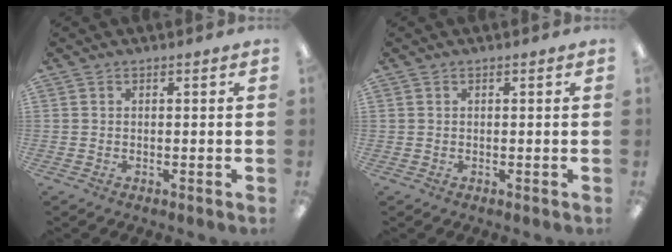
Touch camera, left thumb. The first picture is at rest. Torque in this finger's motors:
{"motor_torque": [-0.68, 0.09, 0.31, 0.05, 0.00]}